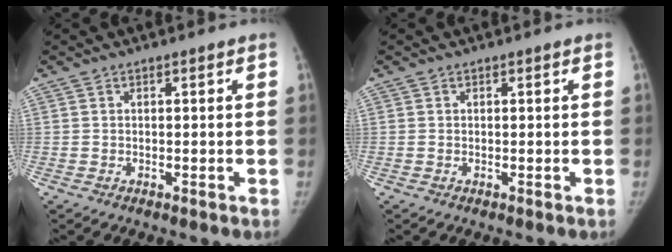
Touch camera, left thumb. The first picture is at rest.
{"total": 0.0}